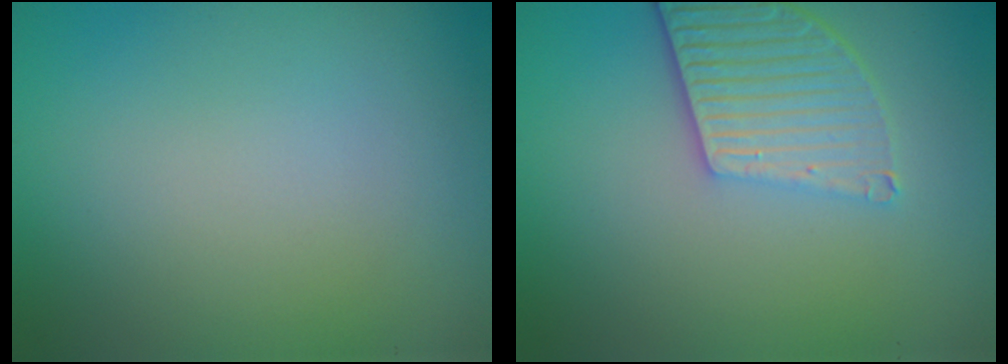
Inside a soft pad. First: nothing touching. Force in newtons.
{"total": 4.8, "press": 3.8, "slide": 3.0}